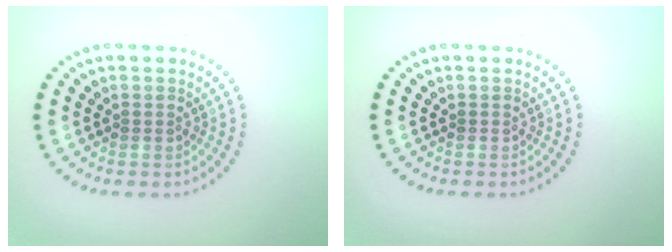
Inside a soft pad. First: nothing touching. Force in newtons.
{"total": 0.0}